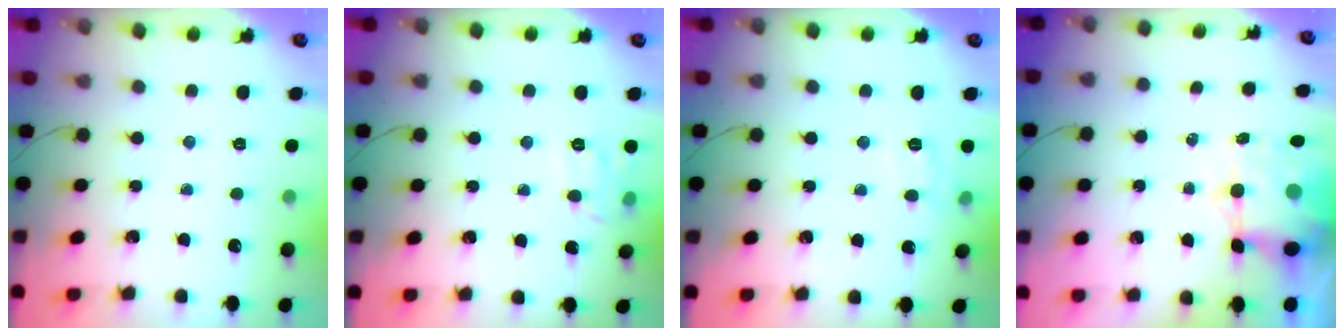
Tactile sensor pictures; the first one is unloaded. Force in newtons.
{"total": 8.4, "press": 8.3, "slide": 1.3}
{"total": 7.6, "press": 7.5, "slide": 1.3}
{"total": 8.9, "press": 8.6, "slide": 2.2}